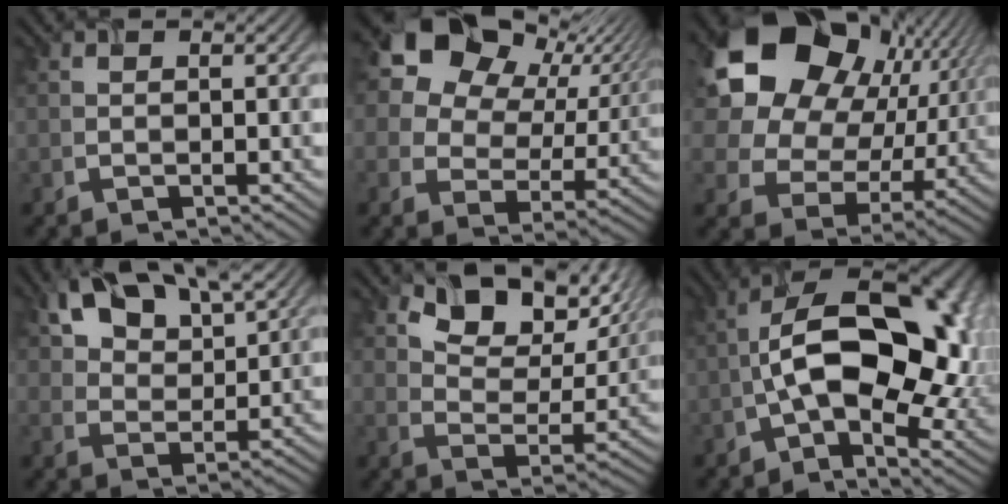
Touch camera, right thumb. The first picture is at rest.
{"total": 20.1, "force": [10.4, 14.3, 9.6], "torque": [-0.224, 0.056, 0.194]}
{"total": 19.5, "force": [6.9, 15.4, 9.7], "torque": [-0.242, 0.033, 0.156]}
{"total": 9.8, "force": [6.1, 5.4, 5.4], "torque": [-0.115, 0.007, 0.116]}
{"total": 10.3, "force": [6.5, 5.5, 5.7], "torque": [-0.102, -0.011, 0.116]}
{"total": 16.0, "force": [-1.0, 9.3, 12.9], "torque": [-0.190, 0.007, -0.011]}